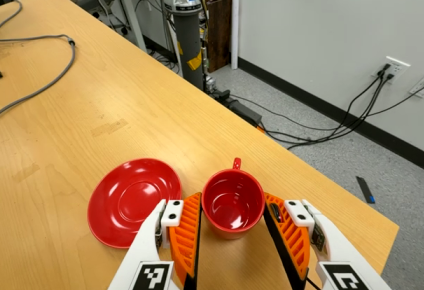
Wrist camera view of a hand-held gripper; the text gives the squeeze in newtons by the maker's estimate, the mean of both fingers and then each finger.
{"total": 3.0, "left": 0.8, "right": 5.3}